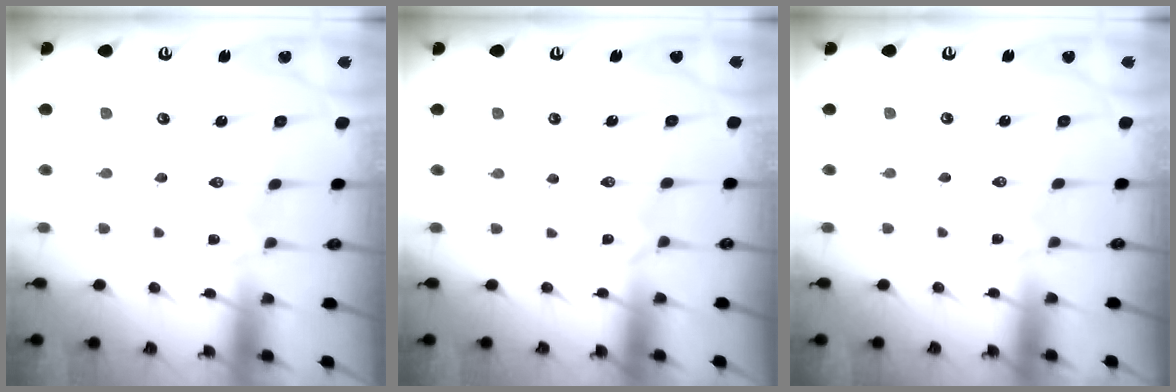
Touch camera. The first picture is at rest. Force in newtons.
{"total": 0.0}
{"total": 1.8, "press": 1.8, "slide": 0.2}